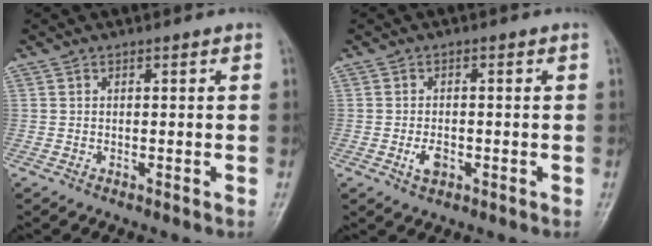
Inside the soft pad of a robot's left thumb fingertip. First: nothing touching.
{"total": 2.9, "force": [-1.1, 1.8, 2.0], "torque": [-0.035, 0.001, -0.018]}